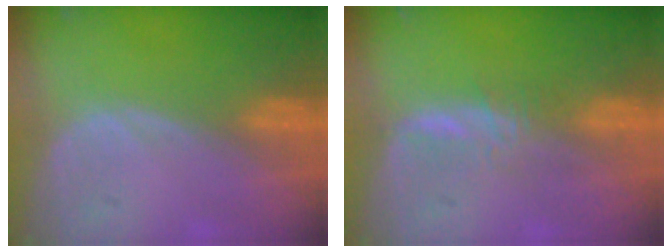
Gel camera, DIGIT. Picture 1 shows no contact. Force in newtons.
{"total": 2.9, "press": 2.9, "slide": 0.2}